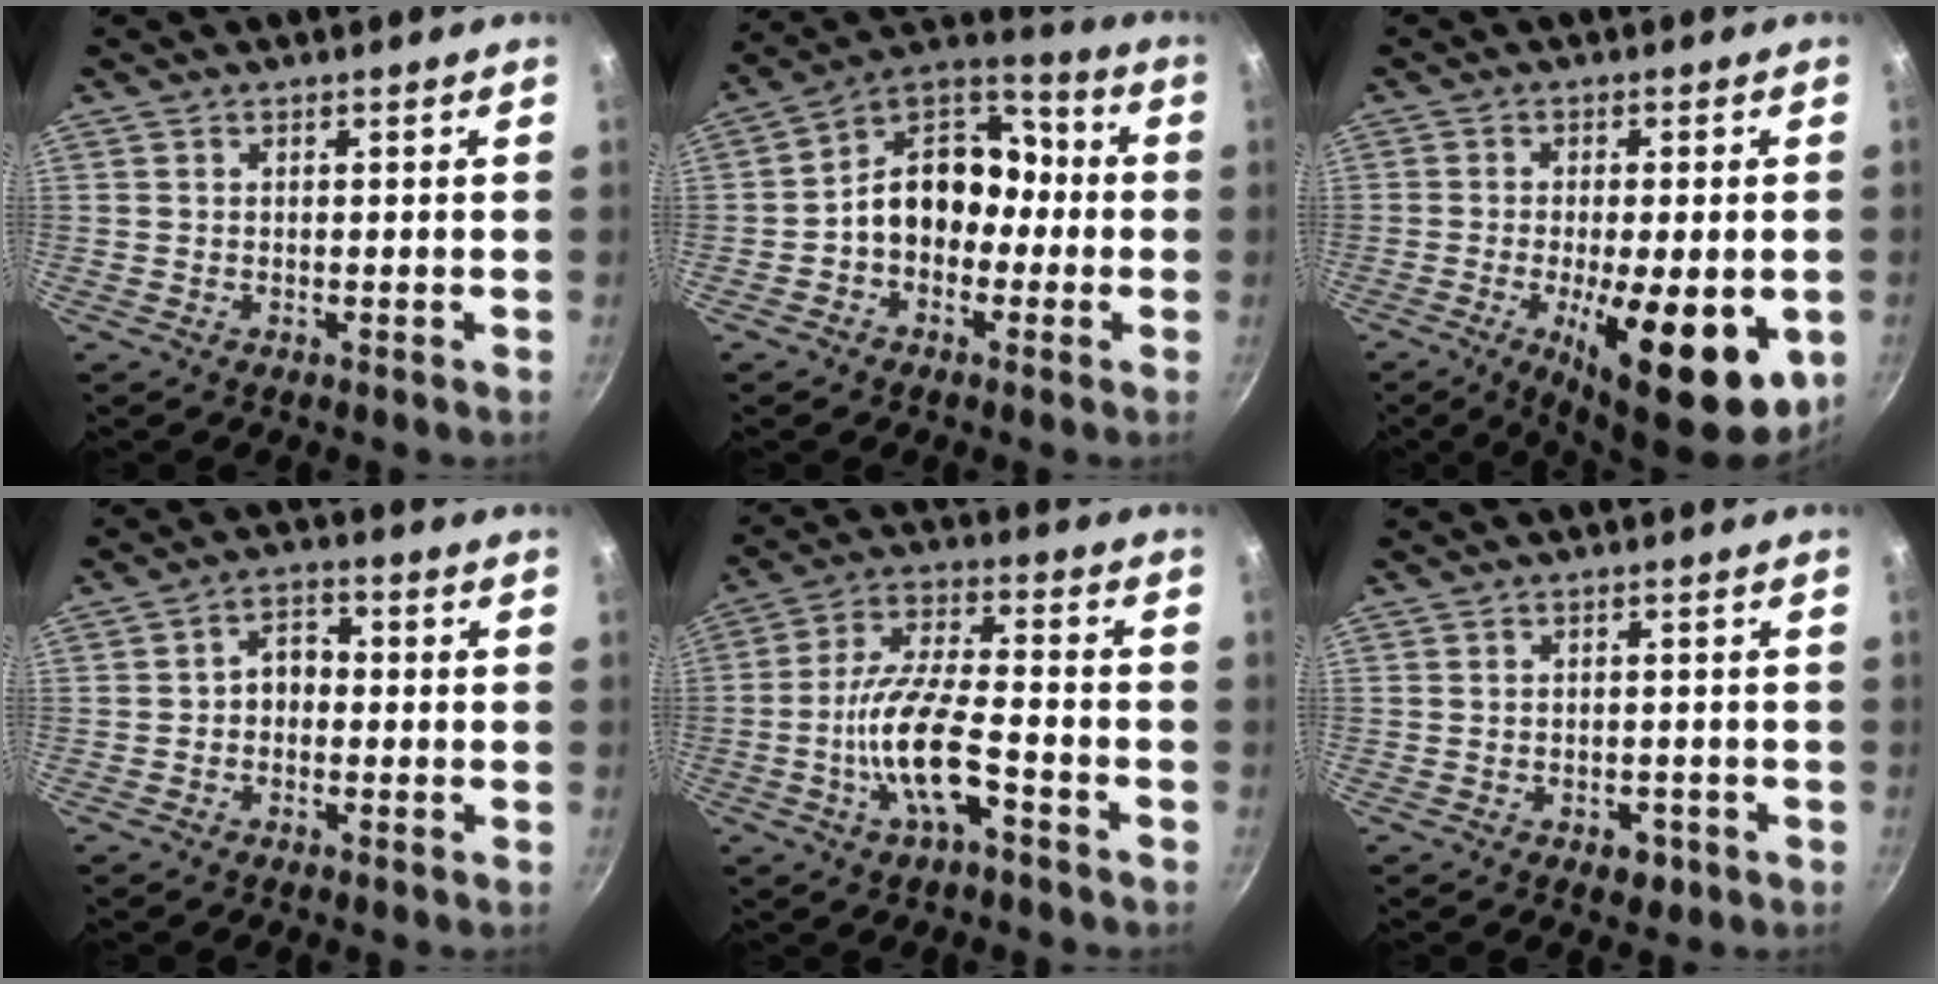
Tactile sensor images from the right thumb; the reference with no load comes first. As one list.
[{"total": 14.3, "force": [-1.6, 10.3, 9.7], "torque": [-0.115, 0.051, -0.042]}, {"total": 18.6, "force": [-5.6, 6.4, 16.6], "torque": [-0.204, -0.019, -0.060]}, {"total": 4.5, "force": [-0.7, 3.4, 3.0], "torque": [-0.028, 0.021, -0.024]}, {"total": 12.7, "force": [-4.5, 4.5, 11.0], "torque": [-0.219, 0.040, -0.083]}, {"total": 2.8, "force": [-1.5, 1.9, 1.5], "torque": [-0.008, 0.007, -0.016]}]